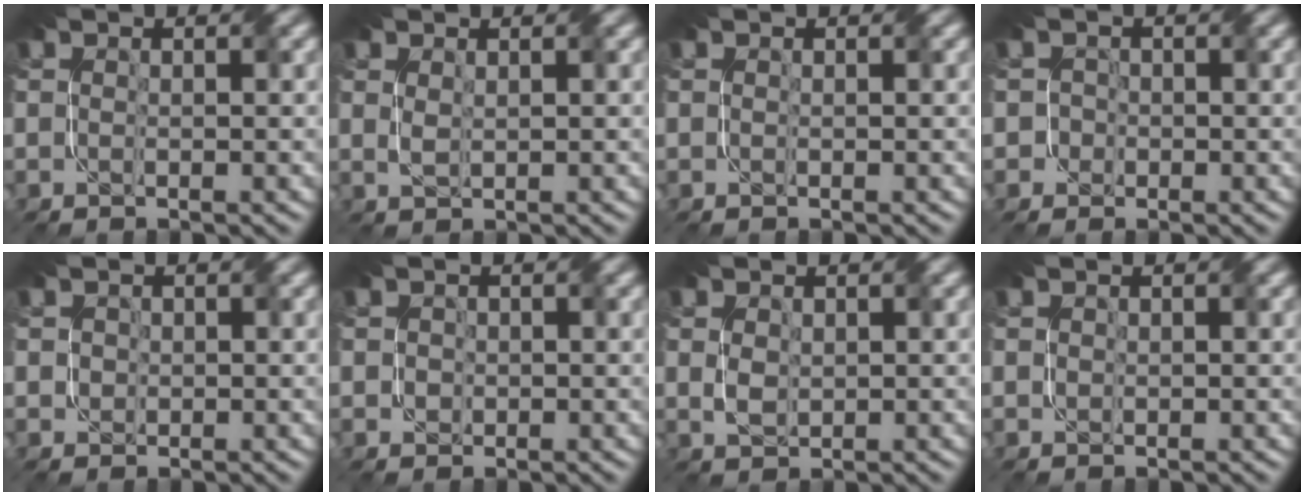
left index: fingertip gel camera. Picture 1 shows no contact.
{"total": 0.6, "force": [0.1, 0.1, 0.6], "torque": [-0.017, 0.000, 0.009]}
{"total": 0.0}
{"total": 1.4, "force": [-0.7, 1.3, -0.1], "torque": [0.015, 0.017, -0.019]}
{"total": 1.0, "force": [0.2, 0.9, 0.3], "torque": [-0.008, 0.006, 0.009]}
{"total": 0.9, "force": [0.0, 0.8, 0.4], "torque": [-0.006, 0.007, 0.001]}
{"total": 1.2, "force": [-0.1, 0.8, 0.9], "torque": [-0.032, 0.000, 0.007]}
{"total": 0.5, "force": [0.2, 0.5, 0.2], "torque": [-0.012, 0.004, 0.006]}